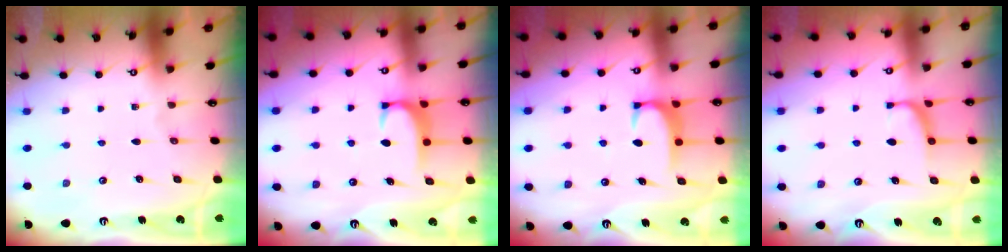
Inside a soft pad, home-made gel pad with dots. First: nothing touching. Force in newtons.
{"total": 1.9, "press": 1.9, "slide": 0.5}
{"total": 1.9, "press": 1.9, "slide": 0.6}
{"total": 1.3, "press": 1.2, "slide": 0.6}